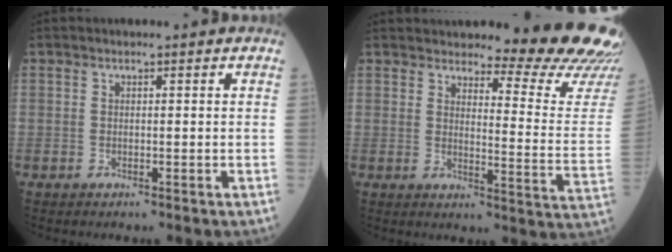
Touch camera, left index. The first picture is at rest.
{"total": 15.8, "force": [15.1, -0.4, 4.8], "torque": [-0.063, -0.127, 0.162]}